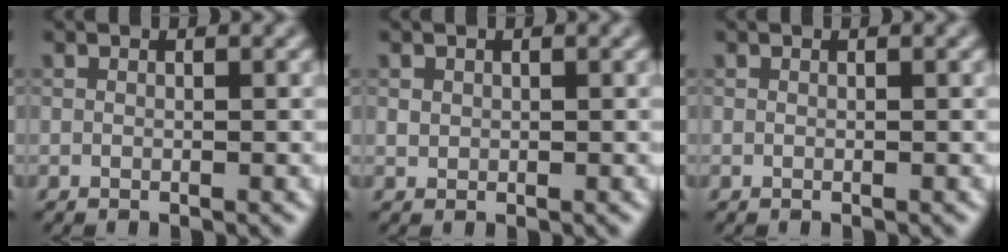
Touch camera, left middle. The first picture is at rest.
{"total": 0.5, "force": [0.2, 0.5, 0.1], "torque": [0.001, -0.002, 0.004]}
{"total": 0.0}